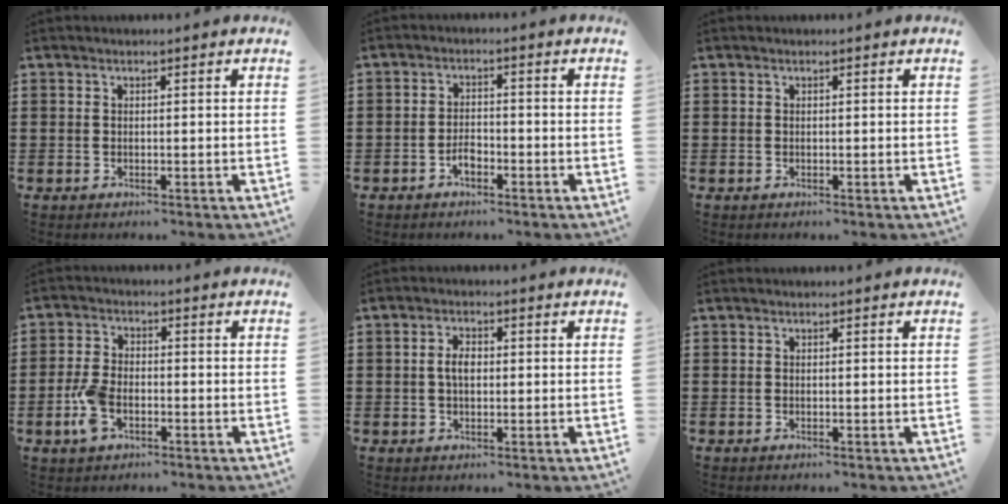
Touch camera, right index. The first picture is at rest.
{"total": 2.5, "force": [-1.5, 1.3, 1.5], "torque": [-0.032, 0.004, -0.030]}
{"total": 0.0}
{"total": 5.5, "force": [-1.9, 3.0, 4.1], "torque": [-0.105, -0.003, -0.041]}
{"total": 2.9, "force": [0.1, 1.4, 2.5], "torque": [-0.051, 0.005, 0.000]}
{"total": 0.0}